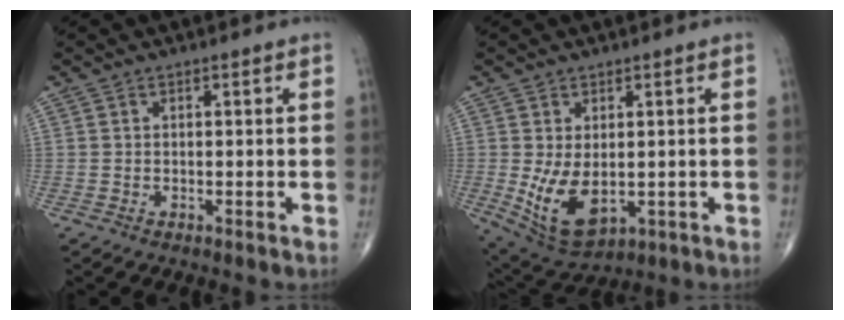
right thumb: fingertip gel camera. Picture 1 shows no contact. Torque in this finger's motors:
{"motor_torque": [-0.22, 0.62, 0.92, 0.14, 0.28]}